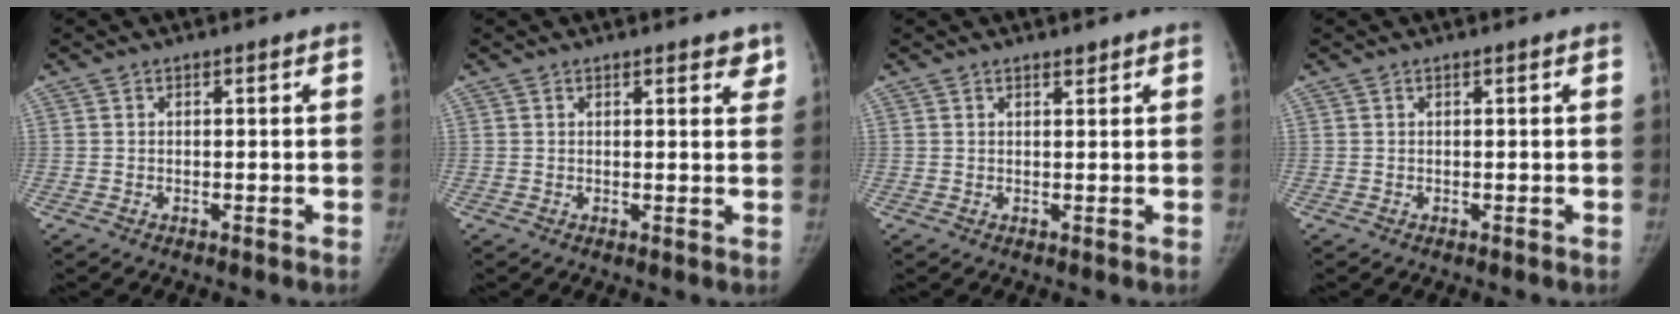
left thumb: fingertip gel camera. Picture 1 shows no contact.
{"total": 3.4, "force": [2.4, 1.3, 2.0], "torque": [0.002, -0.007, 0.026]}
{"total": 0.9, "force": [0.8, 0.2, 0.3], "torque": [-0.004, -0.006, 0.014]}
{"total": 0.0}